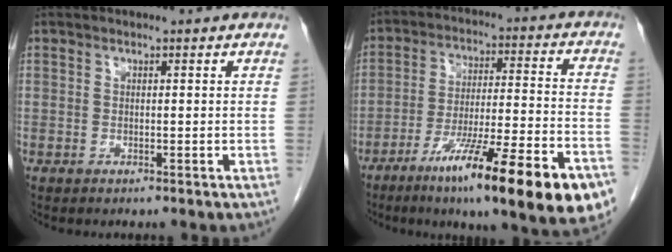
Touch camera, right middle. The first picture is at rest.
{"total": 23.1, "force": [-13.8, 1.6, 18.5], "torque": [-0.214, -0.020, -0.220]}